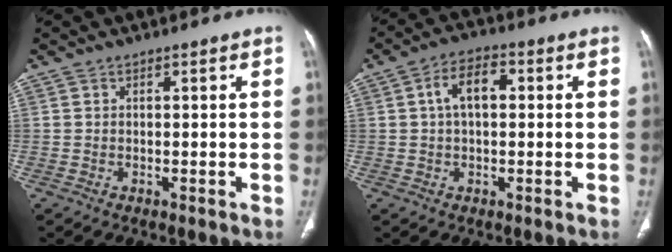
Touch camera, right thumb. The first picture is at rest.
{"total": 6.6, "force": [1.0, 3.7, 5.4], "torque": [-0.092, 0.019, 0.011]}